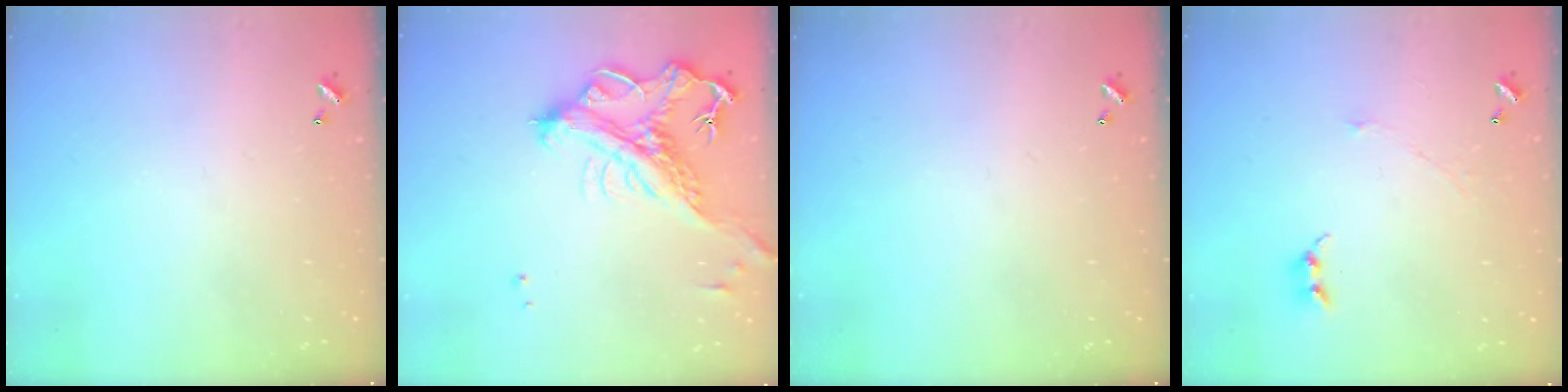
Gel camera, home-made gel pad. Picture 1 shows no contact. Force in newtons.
{"total": 5.5, "press": 5.2, "slide": 1.6}
{"total": 0.0}
{"total": 1.1, "press": 1.1, "slide": 0.4}